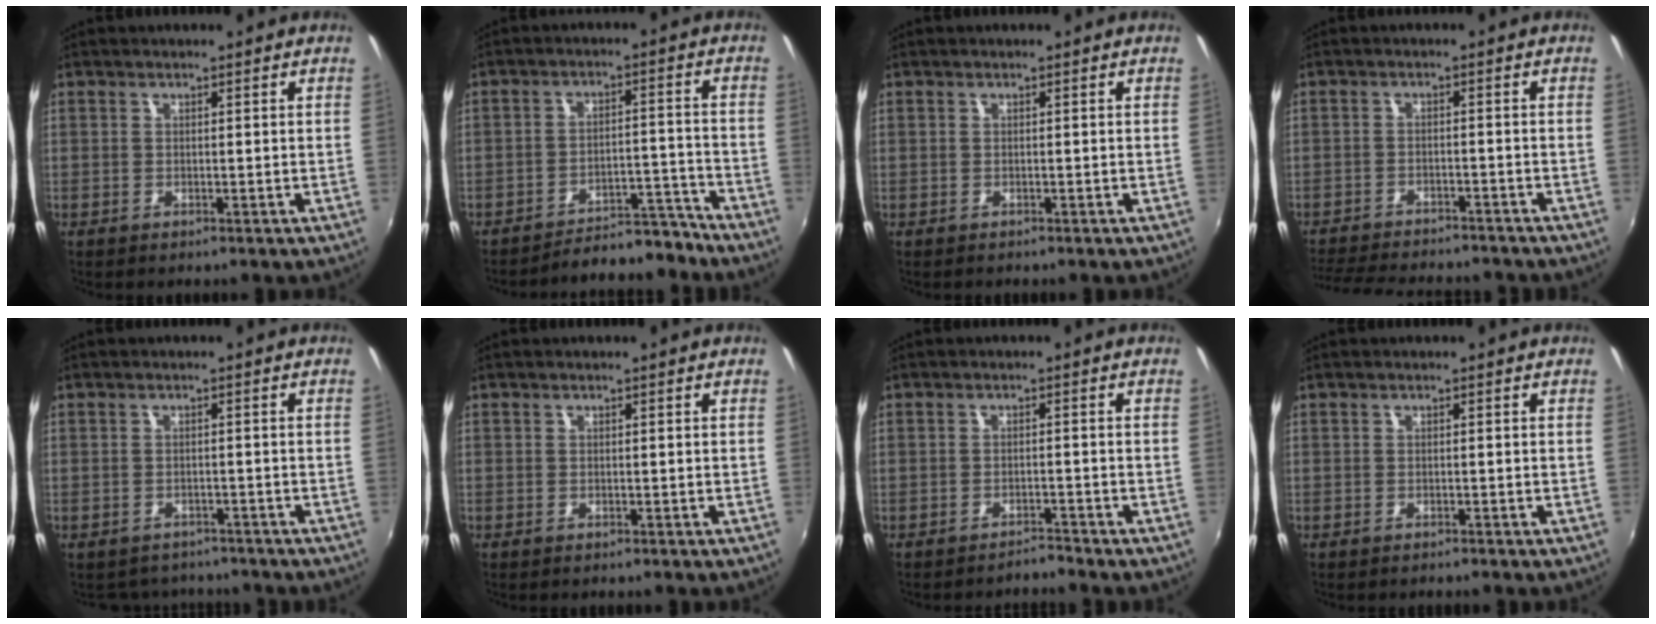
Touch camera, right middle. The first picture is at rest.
{"total": 9.9, "force": [-9.6, 2.0, 1.8], "torque": [-0.037, 0.025, -0.124]}
{"total": 0.0}
{"total": 14.8, "force": [-13.1, 3.5, 5.9], "torque": [-0.131, -0.016, -0.191]}
{"total": 5.3, "force": [-4.7, 2.3, 0.7], "torque": [-0.021, -0.003, -0.064]}
{"total": 0.0}
{"total": 1.9, "force": [-1.8, -0.2, 0.0], "torque": [-0.002, 0.000, -0.028]}
{"total": 0.6, "force": [-0.6, -0.1, 0.1], "torque": [-0.002, -0.002, -0.009]}